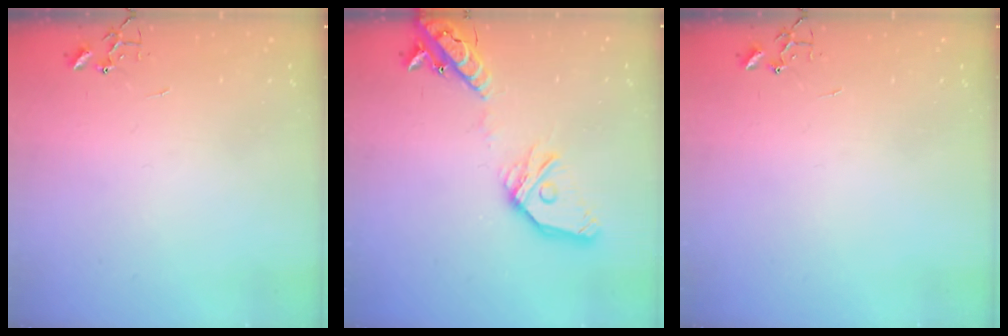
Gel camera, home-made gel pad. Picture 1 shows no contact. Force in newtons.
{"total": 18.2, "press": 18.0, "slide": 3.2}
{"total": 0.0}